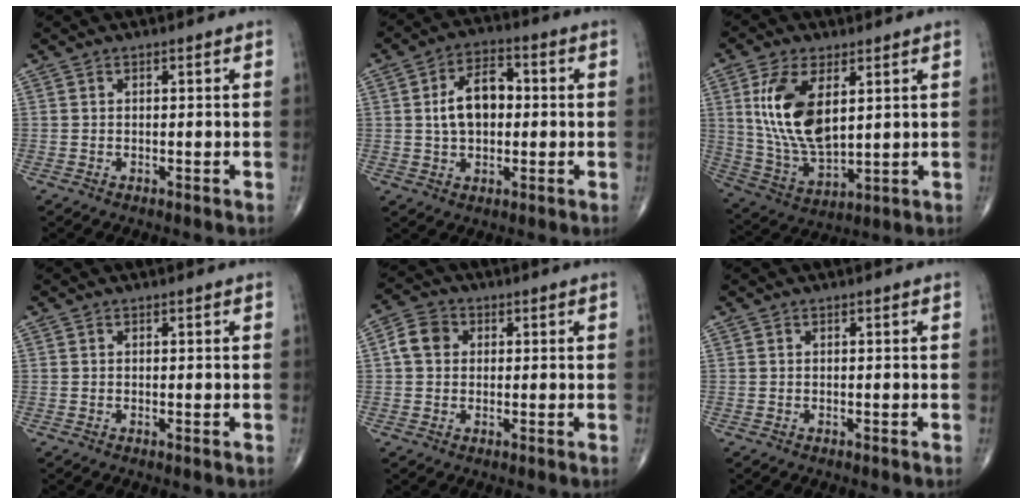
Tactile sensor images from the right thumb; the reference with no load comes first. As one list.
[{"total": 9.3, "force": [0.6, 5.8, 7.3], "torque": [-0.109, 0.017, 0.007]}, {"total": 14.9, "force": [4.2, 7.5, 12.2], "torque": [-0.237, -0.020, 0.091]}, {"total": 0.0}, {"total": 6.6, "force": [1.3, 5.8, 2.8], "torque": [-0.035, 0.009, 0.014]}, {"total": 0.0}]